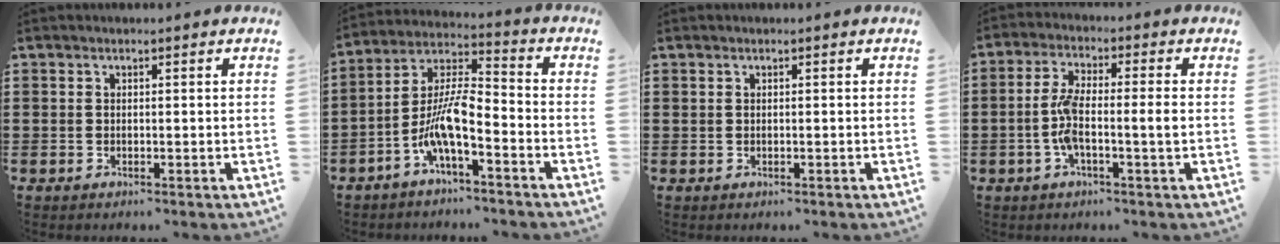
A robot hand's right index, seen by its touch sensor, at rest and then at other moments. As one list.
[{"total": 8.4, "force": [-4.5, 1.8, 6.9], "torque": [-0.159, -0.012, -0.091]}, {"total": 0.0}, {"total": 6.7, "force": [-1.2, 1.3, 6.5], "torque": [-0.136, -0.004, -0.032]}]